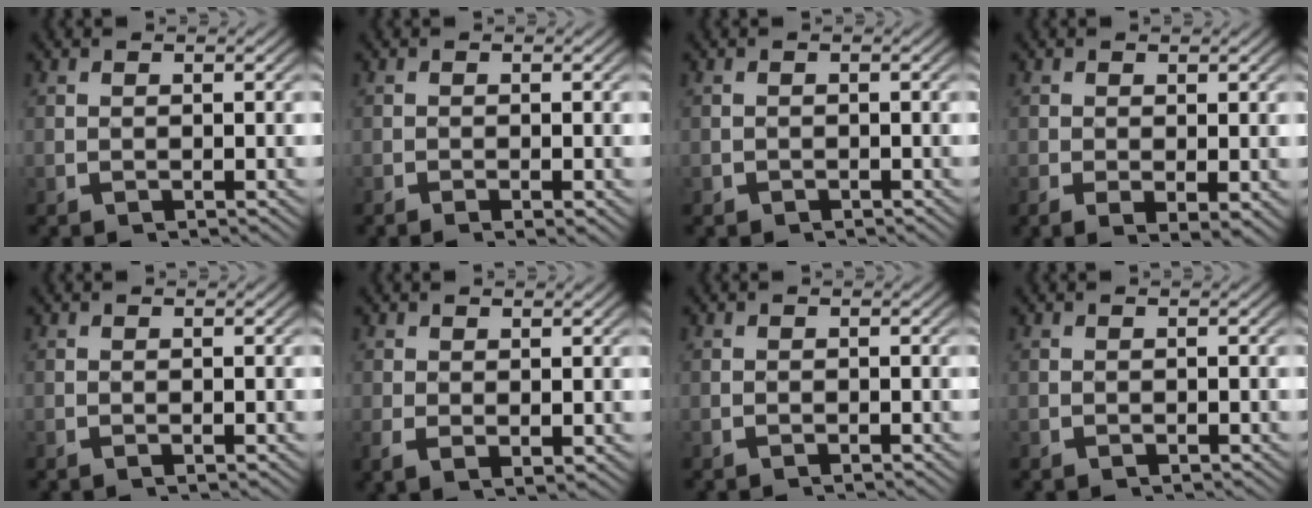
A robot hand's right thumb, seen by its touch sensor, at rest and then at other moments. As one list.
[{"total": 0.9, "force": [-0.5, 0.2, 0.7], "torque": [-0.008, -0.003, -0.009]}, {"total": 0.7, "force": [-0.6, 0.3, 0.0], "torque": [-0.001, -0.008, -0.008]}, {"total": 1.7, "force": [-0.1, 0.8, 1.5], "torque": [-0.027, -0.012, 0.005]}, {"total": 0.0}, {"total": 1.4, "force": [0.5, 0.6, 1.1], "torque": [-0.023, -0.009, 0.020]}, {"total": 0.0}, {"total": 0.5, "force": [-0.2, 0.4, 0.3], "torque": [-0.003, -0.005, -0.003]}]